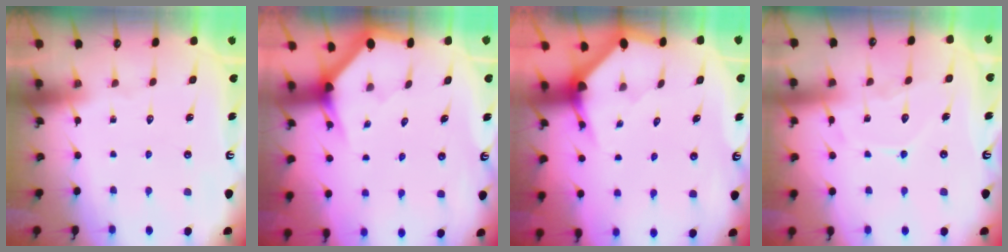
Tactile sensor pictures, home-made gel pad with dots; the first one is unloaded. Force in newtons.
{"total": 2.9, "press": 2.9, "slide": 0.1}
{"total": 3.2, "press": 3.2, "slide": 0.1}
{"total": 9.2, "press": 9.2, "slide": 0.9}